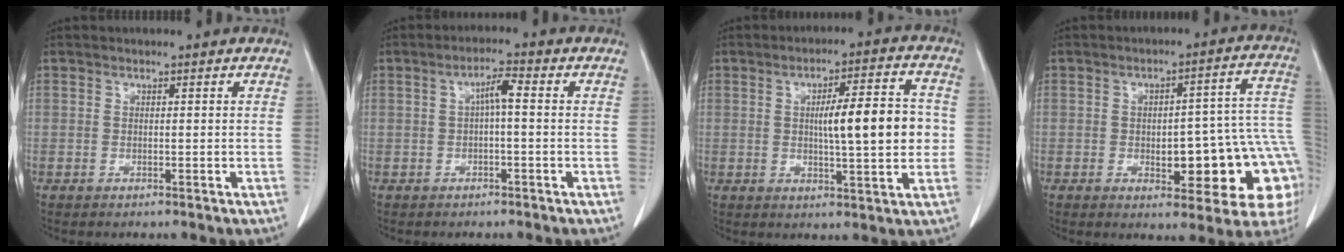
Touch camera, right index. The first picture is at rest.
{"total": 3.3, "force": [0.1, 0.5, 3.3], "torque": [-0.057, 0.012, 0.002]}
{"total": 10.8, "force": [0.3, 1.9, 10.6], "torque": [-0.154, 0.017, 0.006]}
{"total": 16.6, "force": [-3.4, 5.6, 15.2], "torque": [-0.113, 0.043, -0.028]}